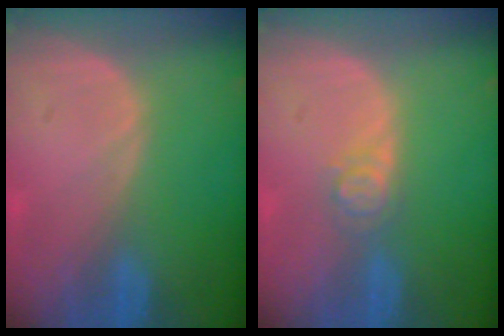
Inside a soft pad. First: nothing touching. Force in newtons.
{"total": 2.6, "press": 2.6, "slide": 0.3}